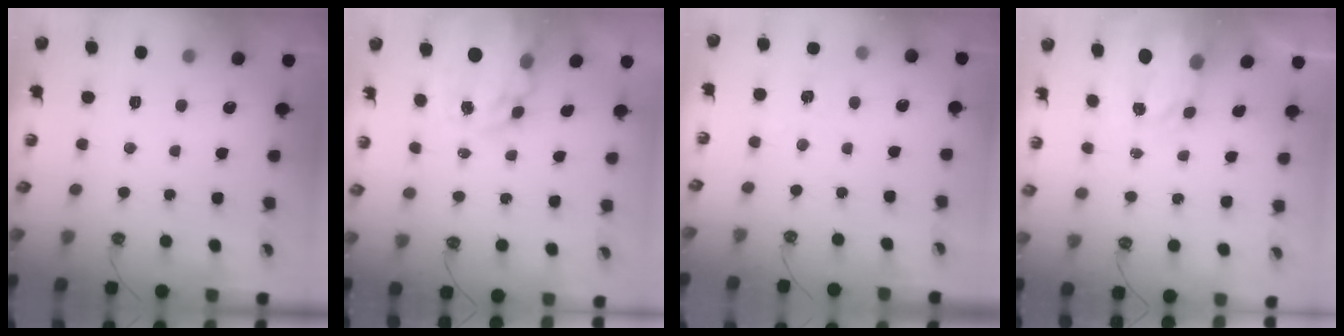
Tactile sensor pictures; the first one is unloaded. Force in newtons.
{"total": 11.1, "press": 11.1, "slide": 0.9}
{"total": 5.8, "press": 5.8, "slide": 0.5}
{"total": 3.9, "press": 3.8, "slide": 0.5}